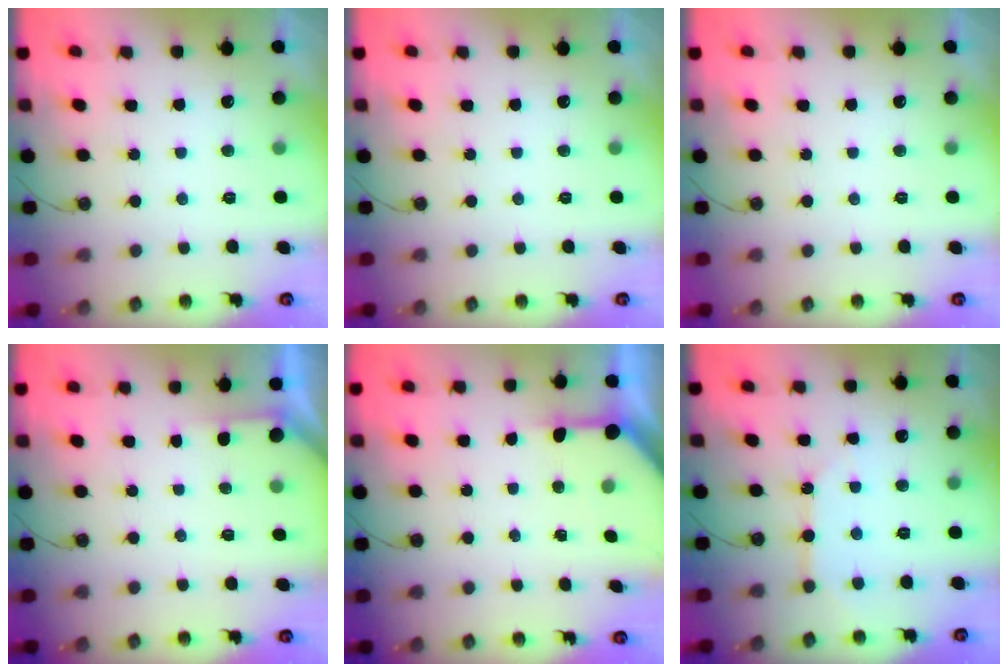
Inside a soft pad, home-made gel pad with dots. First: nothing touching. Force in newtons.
{"total": 0.0}
{"total": 0.0}
{"total": 1.7, "press": 1.6, "slide": 0.2}
{"total": 4.8, "press": 4.8, "slide": 0.3}
{"total": 7.5, "press": 7.5, "slide": 0.8}